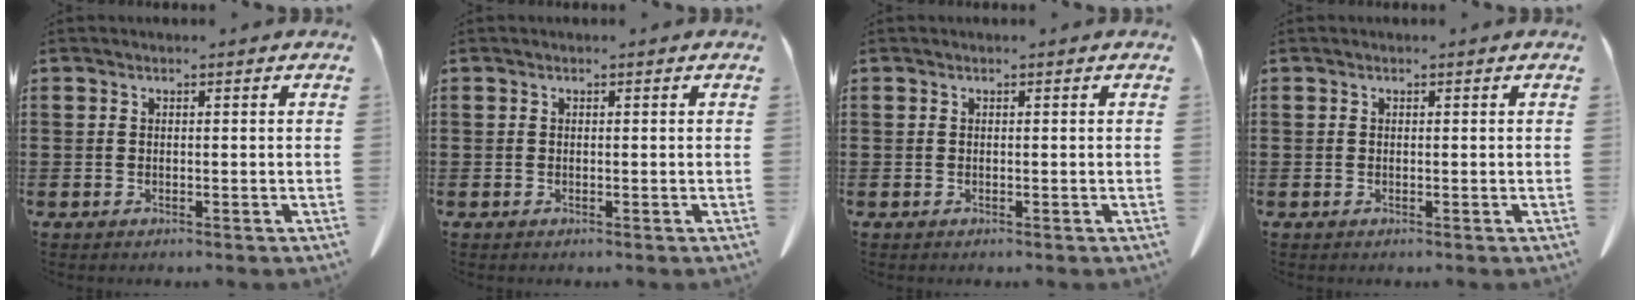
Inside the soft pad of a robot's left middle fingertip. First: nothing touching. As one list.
[{"total": 0.0}, {"total": 0.0}, {"total": 0.0}]